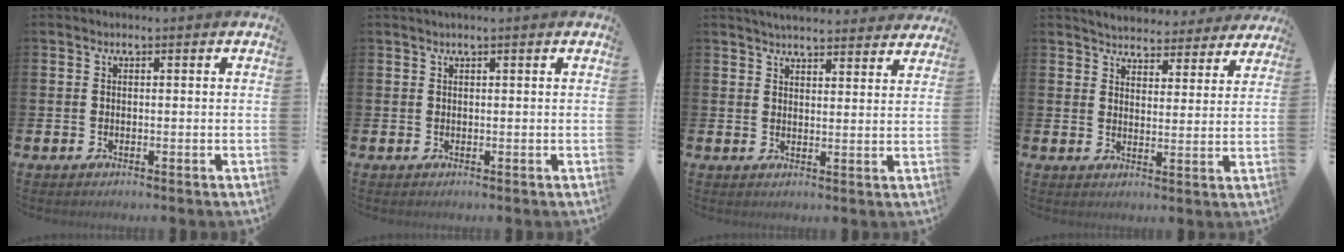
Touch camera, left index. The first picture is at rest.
{"total": 0.6, "force": [0.4, -0.1, 0.4], "torque": [-0.012, 0.003, 0.009]}
{"total": 4.2, "force": [4.2, 0.4, 0.5], "torque": [-0.017, -0.022, 0.076]}
{"total": 4.6, "force": [4.5, 0.9, 0.0], "torque": [-0.016, -0.035, 0.078]}